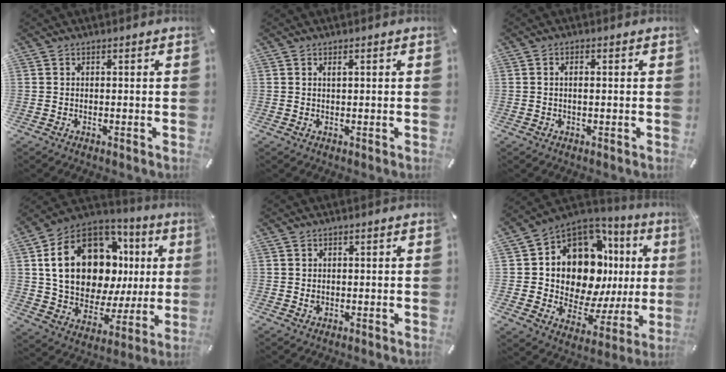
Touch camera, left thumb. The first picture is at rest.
{"total": 1.2, "force": [0.4, 0.3, 1.0], "torque": [-0.020, 0.002, 0.006]}
{"total": 1.5, "force": [0.0, 0.6, 1.4], "torque": [-0.026, 0.002, -0.001]}
{"total": 21.7, "force": [7.2, 14.6, 14.4], "torque": [-0.261, -0.040, 0.128]}
{"total": 1.0, "force": [0.1, 0.9, 0.4], "torque": [-0.002, 0.000, 0.001]}
{"total": 14.3, "force": [4.5, 9.8, 9.5], "torque": [-0.159, -0.067, 0.074]}